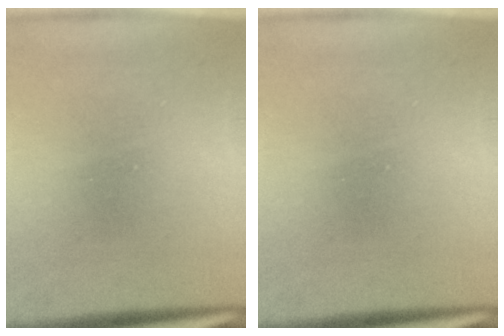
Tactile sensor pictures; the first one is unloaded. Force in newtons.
{"total": 0.0}